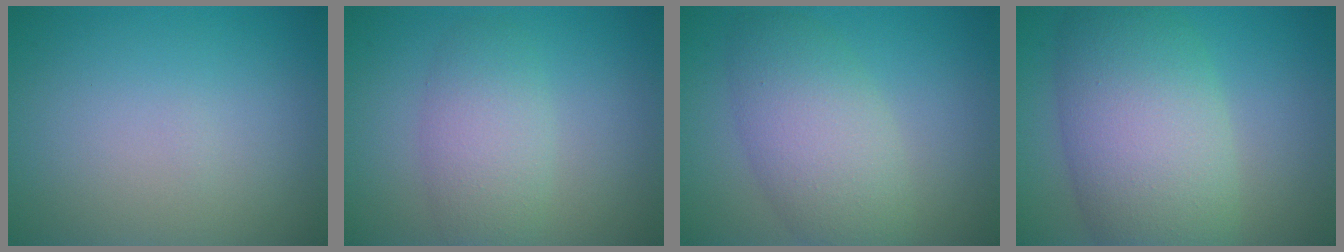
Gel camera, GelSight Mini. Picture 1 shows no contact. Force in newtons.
{"total": 3.7, "press": 3.7, "slide": 0.1}
{"total": 5.8, "press": 5.8, "slide": 0.1}
{"total": 9.8, "press": 9.8, "slide": 0.3}